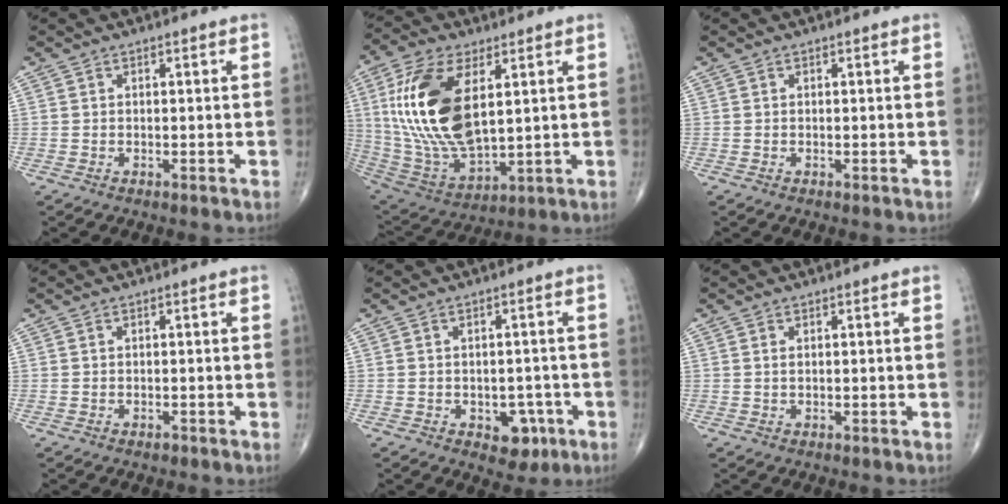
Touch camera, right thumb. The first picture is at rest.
{"total": 21.4, "force": [5.0, 10.6, 18.0], "torque": [-0.359, -0.026, 0.100]}
{"total": 0.0}
{"total": 0.5, "force": [-0.3, 0.3, 0.3], "torque": [-0.003, 0.000, -0.005]}
{"total": 5.4, "force": [-2.2, 3.7, 3.3], "torque": [-0.010, 0.013, -0.023]}
{"total": 0.7, "force": [0.2, 0.3, 0.6], "torque": [-0.014, 0.002, 0.006]}